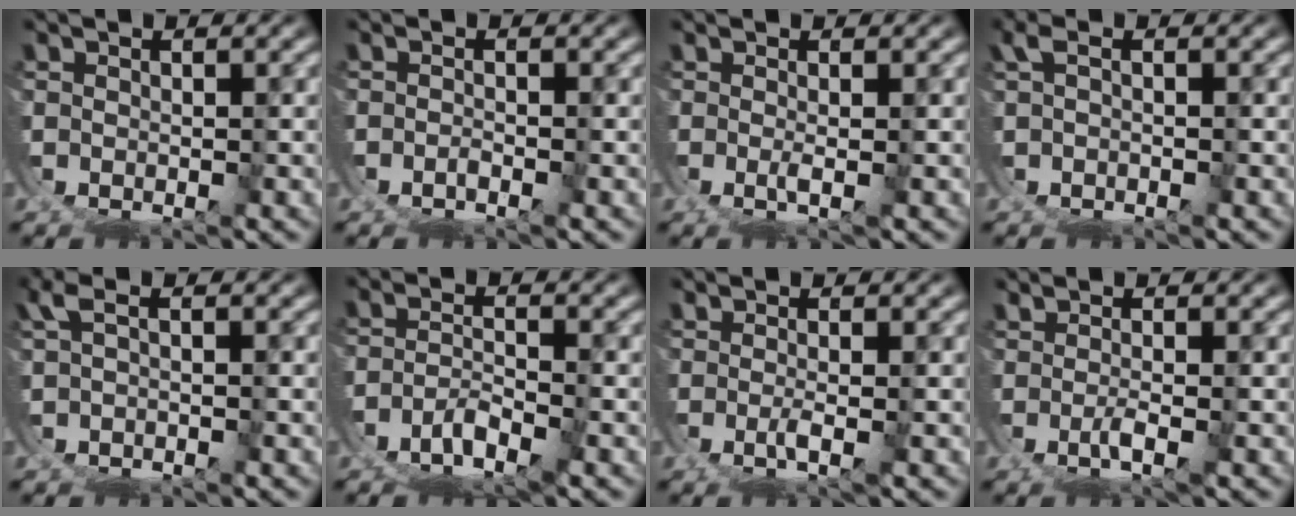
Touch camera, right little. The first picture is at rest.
{"total": 2.0, "force": [-1.6, 0.9, 0.7], "torque": [-0.018, -0.015, -0.020]}
{"total": 2.3, "force": [0.9, -1.9, 0.9], "torque": [-0.013, -0.003, 0.019]}
{"total": 2.1, "force": [0.3, 1.5, 1.4], "torque": [-0.024, 0.012, -0.001]}
{"total": 2.6, "force": [0.8, 1.8, 1.7], "torque": [-0.029, 0.015, 0.007]}
{"total": 4.1, "force": [-2.8, 2.4, 1.8], "torque": [-0.040, -0.020, -0.037]}
{"total": 2.5, "force": [1.1, -1.8, 1.2], "torque": [-0.015, 0.001, 0.021]}
{"total": 2.5, "force": [1.3, -1.6, 1.5], "torque": [-0.014, 0.005, 0.021]}